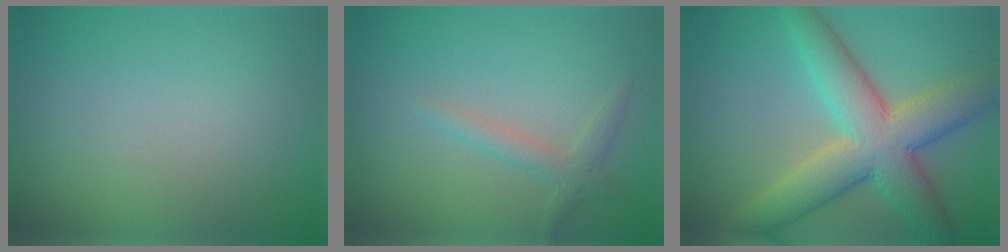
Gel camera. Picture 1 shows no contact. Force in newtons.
{"total": 1.9, "press": 1.9, "slide": 0.1}
{"total": 8.8, "press": 8.8, "slide": 0.3}